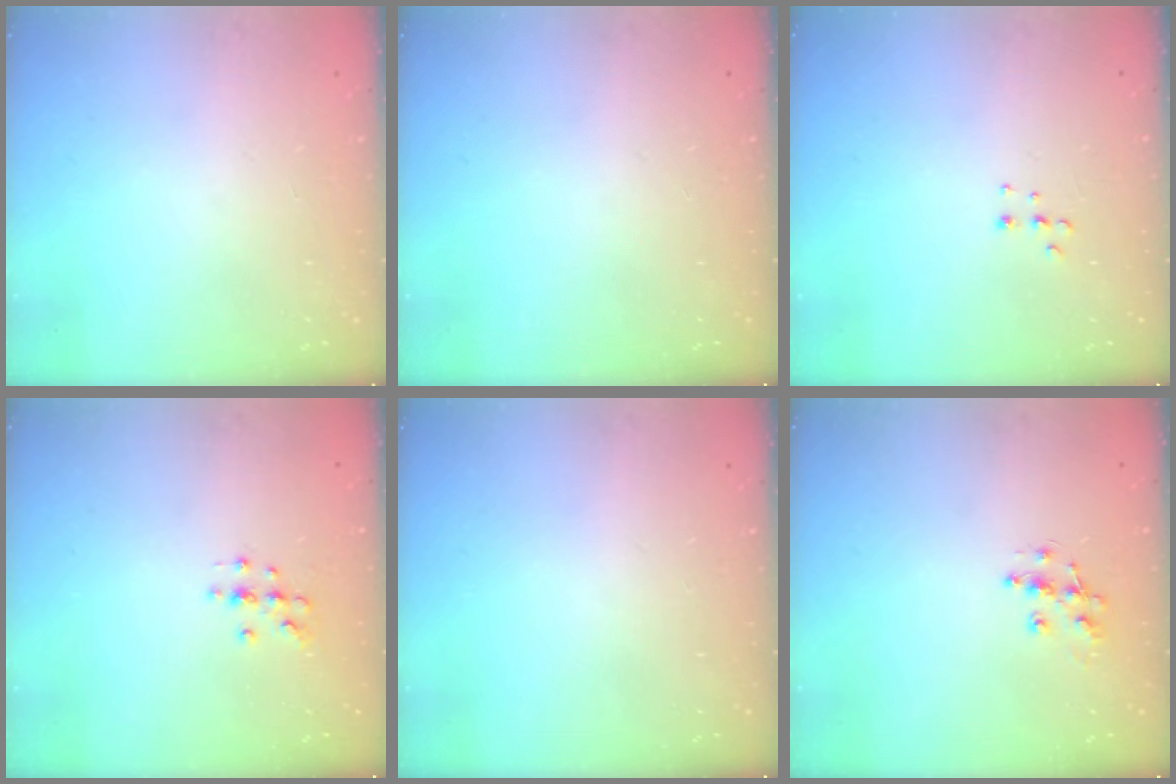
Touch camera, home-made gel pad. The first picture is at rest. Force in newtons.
{"total": 0.0}
{"total": 5.1, "press": 5.0, "slide": 0.7}
{"total": 5.4, "press": 5.2, "slide": 1.6}
{"total": 0.0}
{"total": 8.5, "press": 8.4, "slide": 0.6}